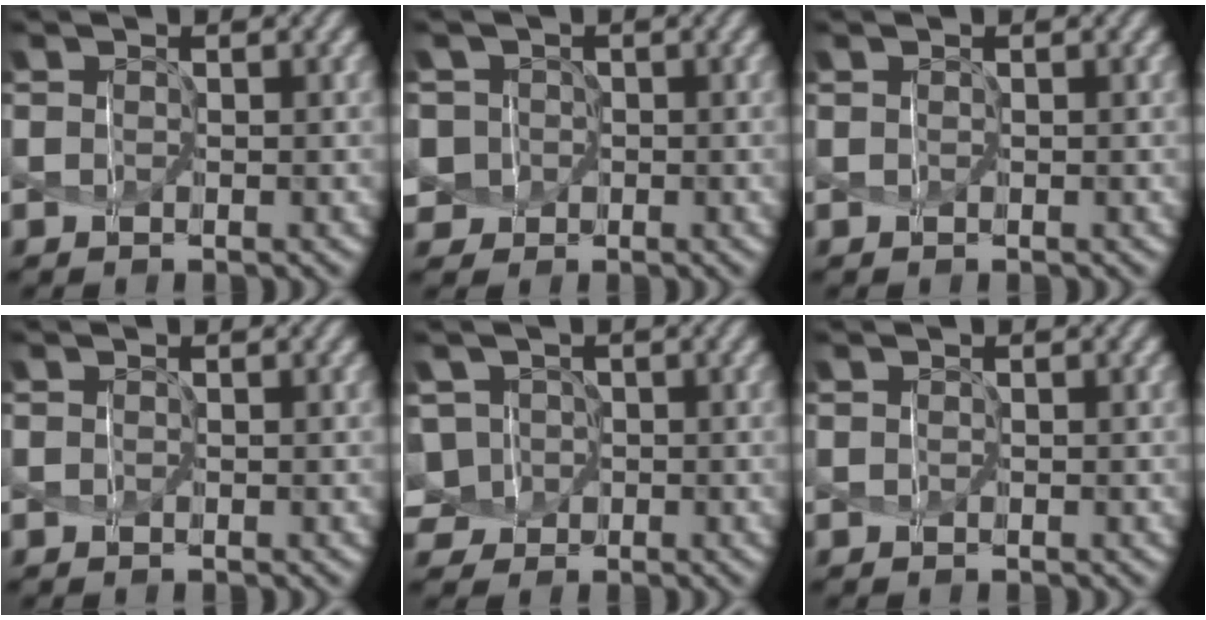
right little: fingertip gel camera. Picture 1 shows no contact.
{"total": 5.5, "force": [-0.5, 5.3, 1.3], "torque": [-0.060, 0.021, -0.020]}
{"total": 0.0}
{"total": 0.0}
{"total": 4.6, "force": [-1.1, 4.3, 1.3], "torque": [-0.057, 0.022, -0.035]}
{"total": 0.0}